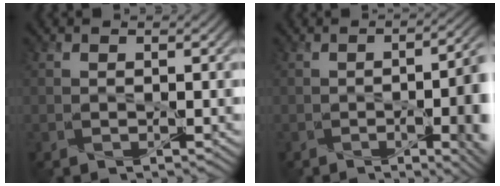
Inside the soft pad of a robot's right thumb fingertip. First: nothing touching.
{"total": 10.1, "force": [-2.7, 3.5, 9.0], "torque": [-0.089, -0.015, -0.029]}